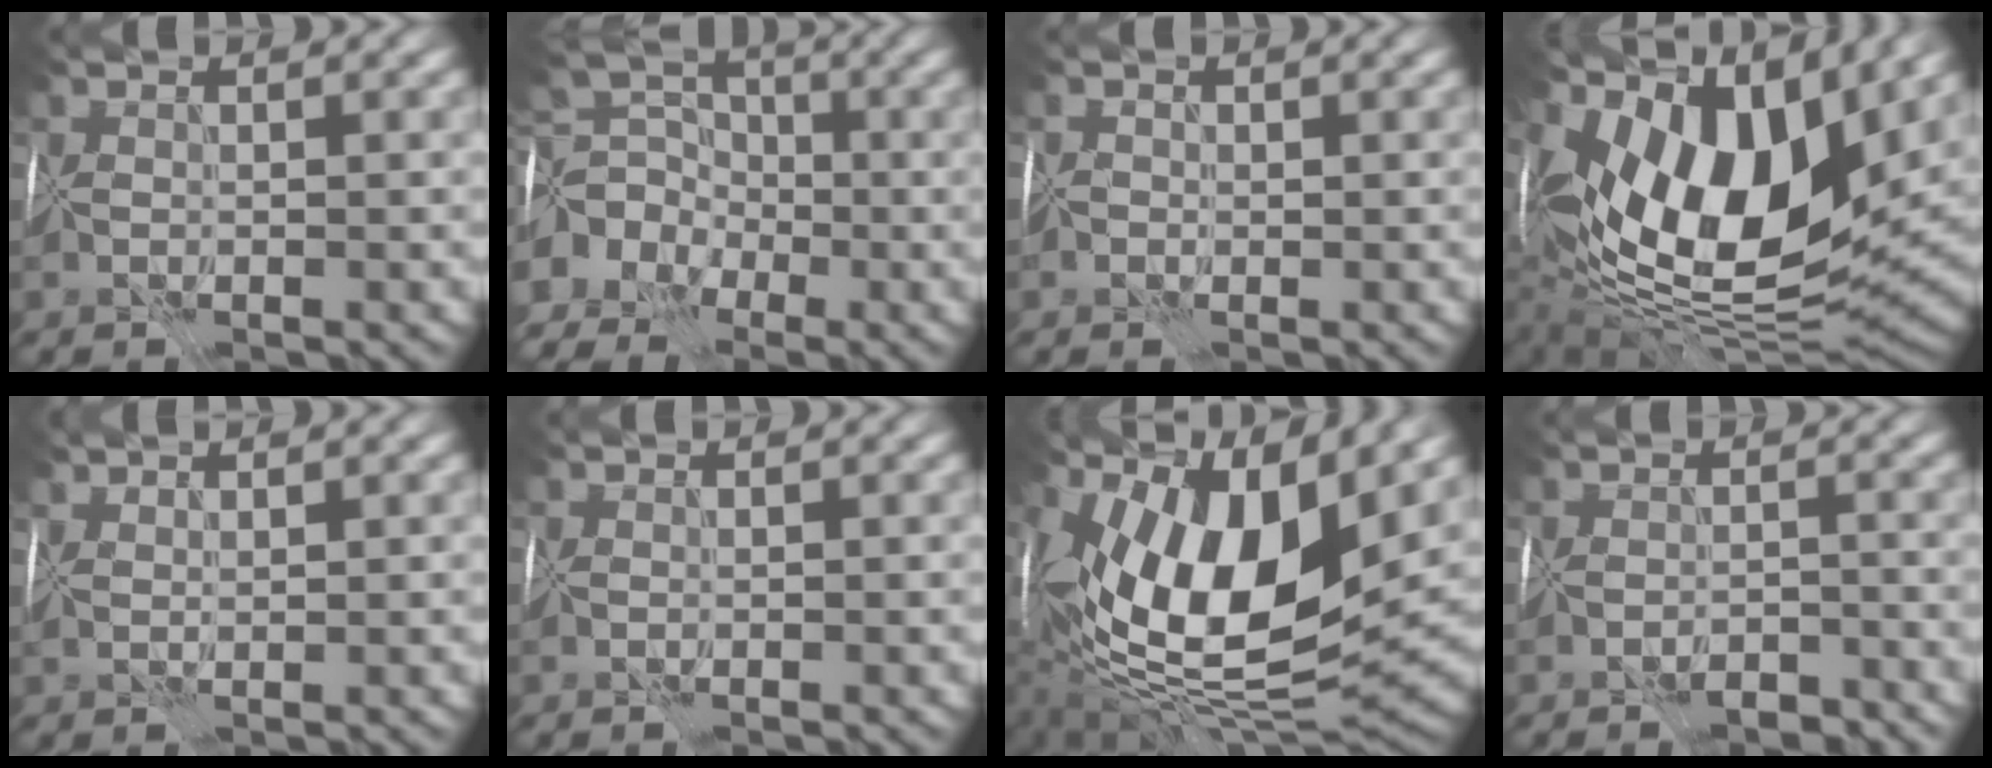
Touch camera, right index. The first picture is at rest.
{"total": 5.6, "force": [-2.5, 4.1, 3.0], "torque": [-0.055, 0.004, -0.062]}
{"total": 1.1, "force": [0.5, -0.3, -1.0], "torque": [0.028, 0.009, 0.009]}
{"total": 14.6, "force": [5.8, 6.9, 11.5], "torque": [-0.212, 0.015, 0.098]}
{"total": 2.2, "force": [2.0, -0.8, -0.6], "torque": [0.011, 0.011, 0.046]}
{"total": 0.0}
{"total": 14.4, "force": [4.8, 5.6, 12.3], "torque": [-0.217, 0.016, 0.081]}
{"total": 2.5, "force": [-2.4, 0.3, 0.7], "torque": [0.000, 0.005, -0.034]}